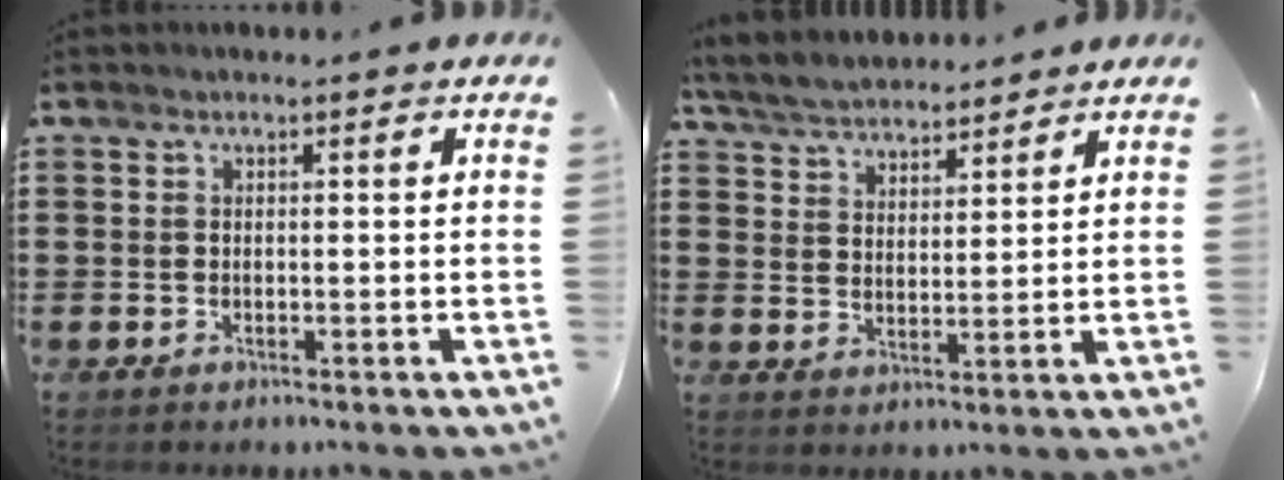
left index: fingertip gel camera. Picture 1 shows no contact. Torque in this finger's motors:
{"motor_torque": [2.14, 0.00, 0.33, 0.16]}